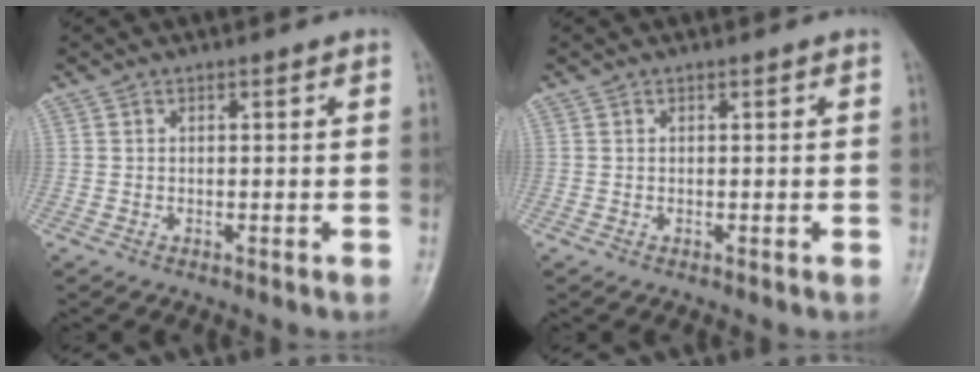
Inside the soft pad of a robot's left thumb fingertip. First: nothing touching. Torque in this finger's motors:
{"motor_torque": [0.00, 0.00, 0.00, 0.00, 0.00]}